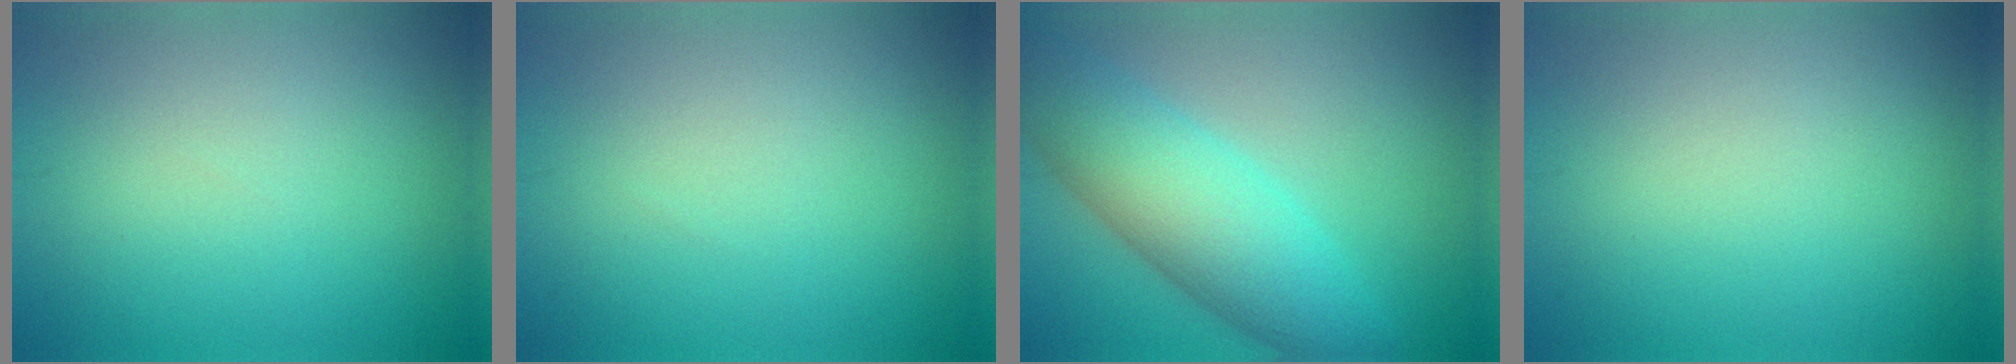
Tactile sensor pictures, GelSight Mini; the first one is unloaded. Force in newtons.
{"total": 0.0}
{"total": 8.0, "press": 8.0, "slide": 0.2}
{"total": 0.0}